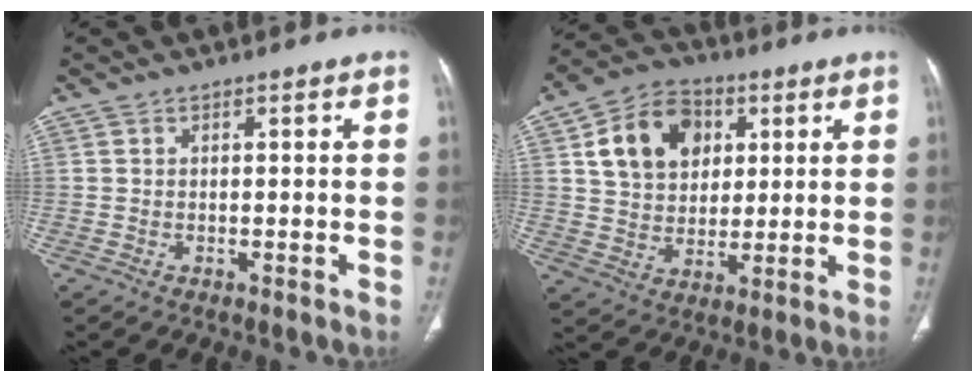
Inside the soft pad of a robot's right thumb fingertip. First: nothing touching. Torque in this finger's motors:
{"motor_torque": [-0.27, 1.68, 0.33, -0.23, 0.10]}